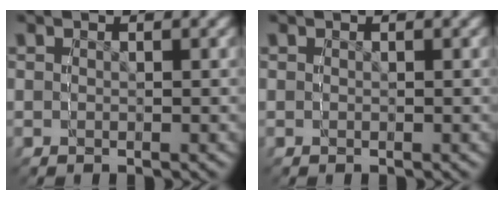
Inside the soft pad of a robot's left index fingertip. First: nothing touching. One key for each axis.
{"total": 0.0}